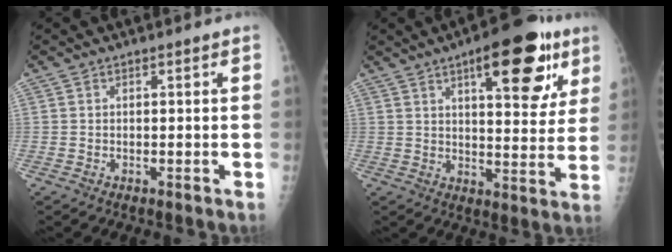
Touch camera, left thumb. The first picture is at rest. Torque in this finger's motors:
{"motor_torque": [3.14, 1.87, 1.37, -0.83, 0.30]}